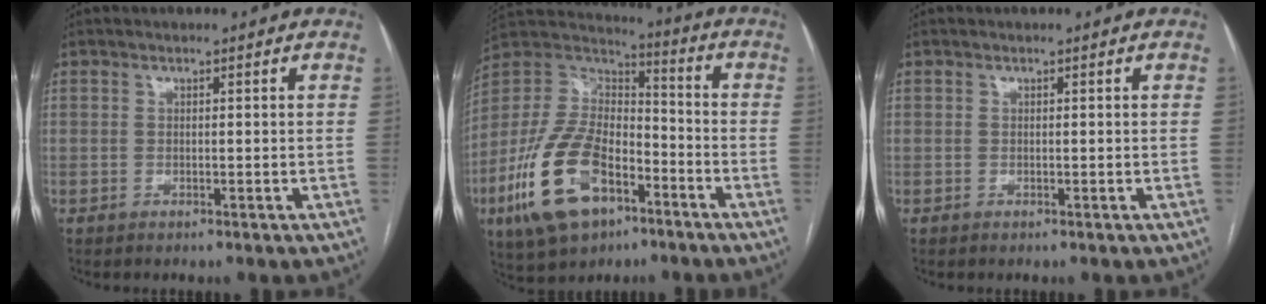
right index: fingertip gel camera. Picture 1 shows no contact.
{"total": 19.1, "force": [-8.7, 9.8, 13.9], "torque": [-0.288, 0.005, -0.155]}
{"total": 0.0}